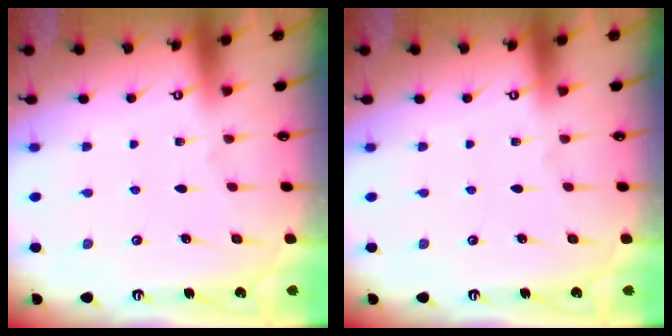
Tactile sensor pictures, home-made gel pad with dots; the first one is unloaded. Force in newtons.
{"total": 0.0}